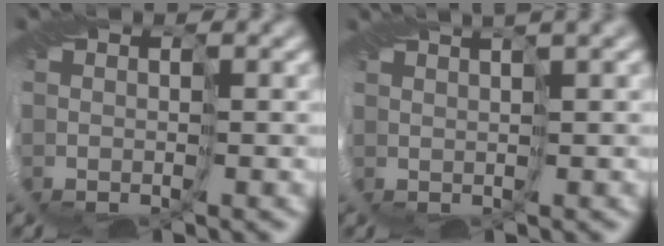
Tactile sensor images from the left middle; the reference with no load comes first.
{"total": 3.3, "force": [2.0, 0.2, 2.7], "torque": [-0.044, 0.010, 0.034]}